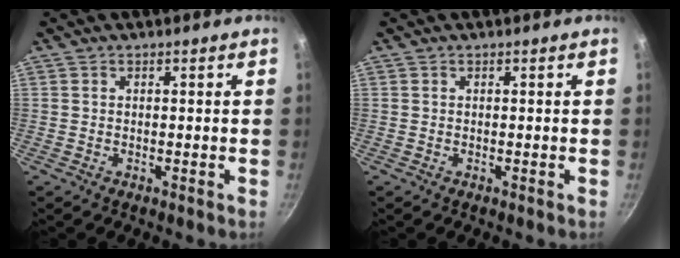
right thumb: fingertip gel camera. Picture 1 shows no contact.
{"total": 0.0}